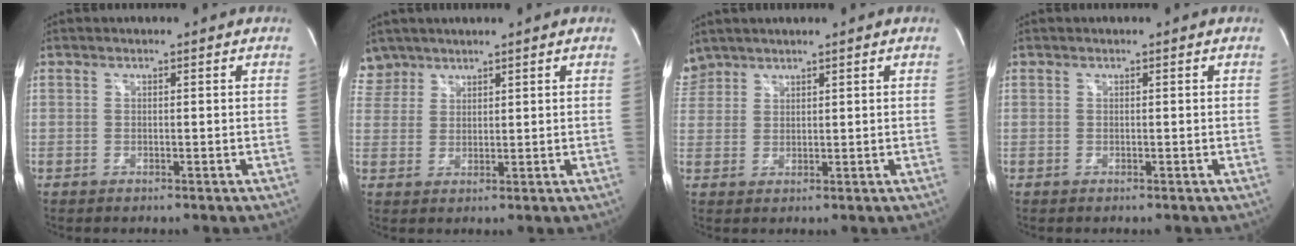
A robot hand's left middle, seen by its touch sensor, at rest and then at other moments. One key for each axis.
{"total": 3.9, "fx": 3.3, "fy": 2.0, "fz": -0.5, "tx": 0.015, "ty": 0.008, "tz": 0.067}
{"total": 3.8, "fx": 3.4, "fy": 1.8, "fz": 0.0, "tx": -0.003, "ty": 0.017, "tz": 0.074}
{"total": 0.0}